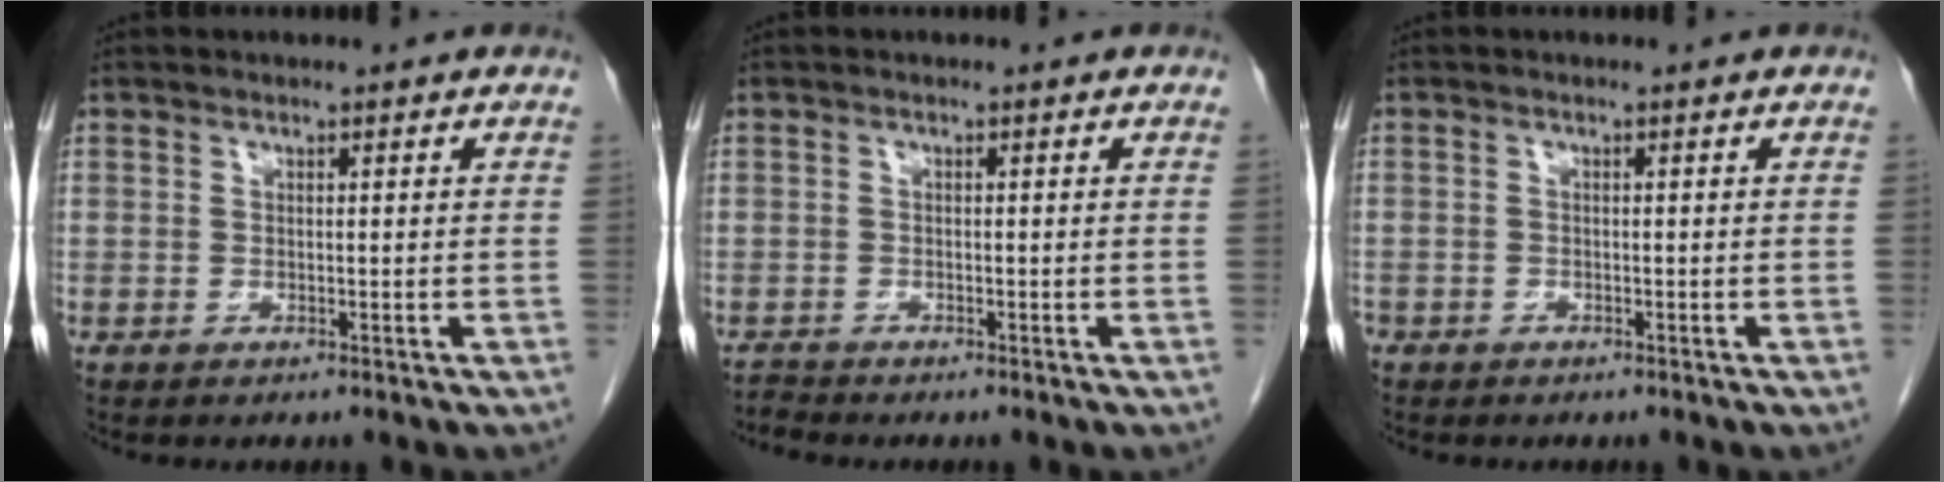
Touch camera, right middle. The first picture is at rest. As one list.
[{"total": 1.0, "force": [-0.9, -0.4, -0.3], "torque": [0.000, -0.011, -0.019]}, {"total": 1.1, "force": [-0.8, 0.7, 0.2], "torque": [-0.009, 0.001, -0.016]}]